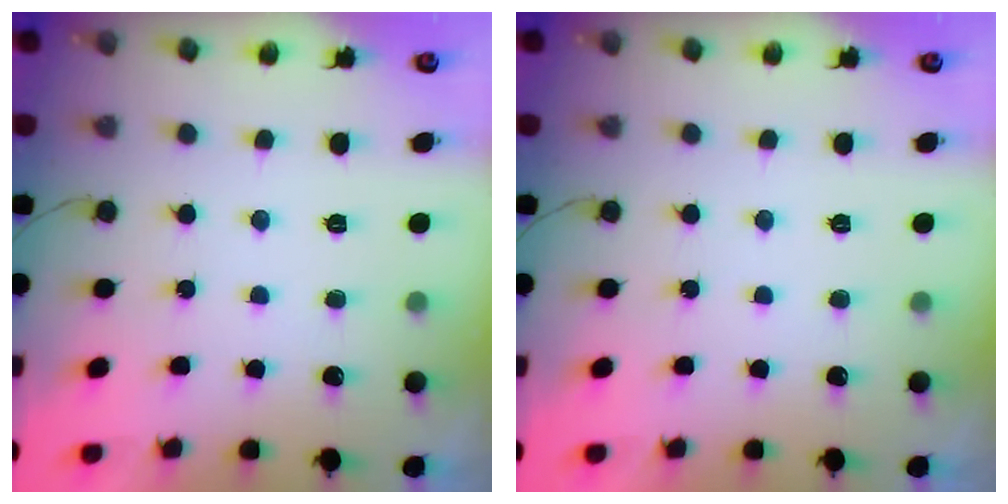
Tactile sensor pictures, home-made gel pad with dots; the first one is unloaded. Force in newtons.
{"total": 0.0}